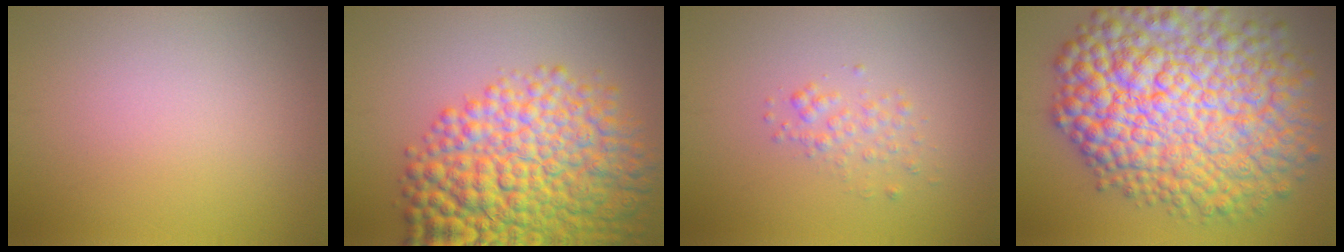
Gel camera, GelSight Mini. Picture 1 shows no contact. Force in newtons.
{"total": 11.4, "press": 11.4, "slide": 0.3}
{"total": 1.5, "press": 1.5, "slide": 0.1}
{"total": 14.7, "press": 14.7, "slide": 0.1}